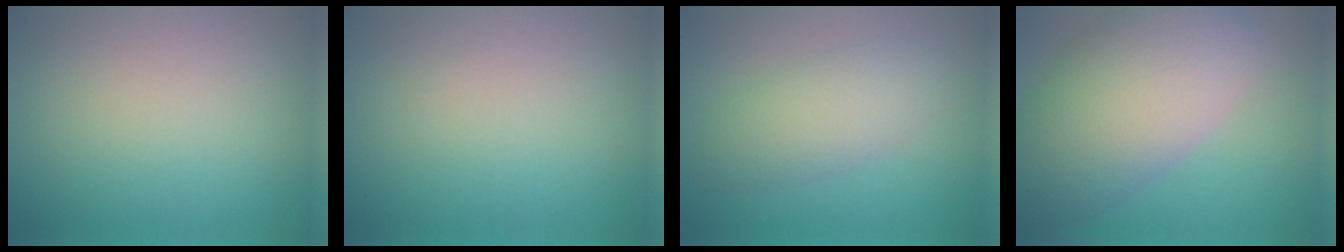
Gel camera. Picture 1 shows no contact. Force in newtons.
{"total": 0.0}
{"total": 3.8, "press": 3.8, "slide": 0.1}
{"total": 10.8, "press": 10.8, "slide": 0.7}